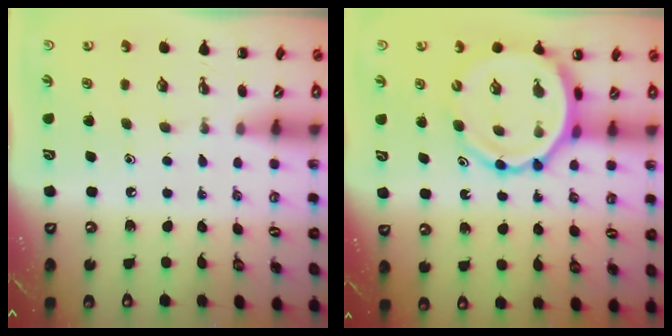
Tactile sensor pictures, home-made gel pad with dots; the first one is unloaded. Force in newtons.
{"total": 10.7, "press": 10.1, "slide": 3.4}